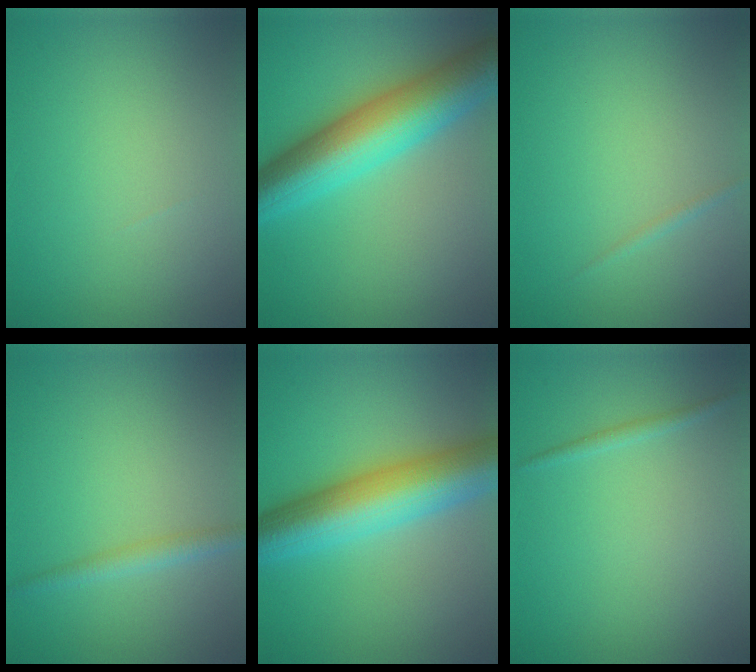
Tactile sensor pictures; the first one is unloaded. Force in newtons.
{"total": 10.1, "press": 10.1, "slide": 0.1}
{"total": 0.6, "press": 0.6, "slide": 0.1}
{"total": 1.7, "press": 1.7, "slide": 0.0}
{"total": 9.7, "press": 9.7, "slide": 0.4}
{"total": 0.8, "press": 0.8, "slide": 0.1}